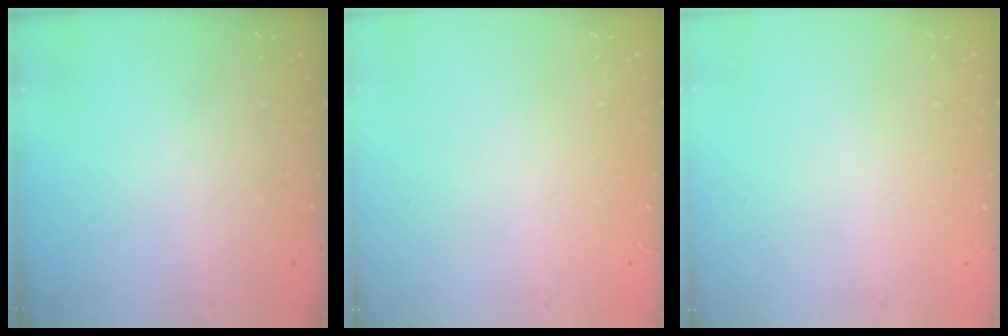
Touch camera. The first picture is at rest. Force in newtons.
{"total": 0.0}
{"total": 0.0}